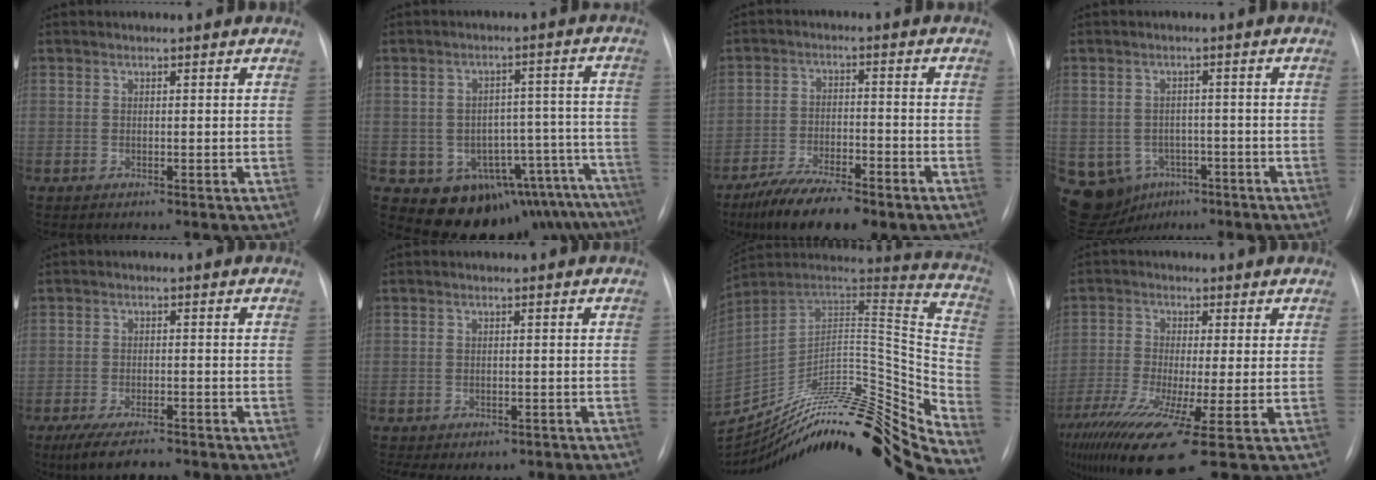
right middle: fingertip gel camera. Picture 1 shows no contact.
{"total": 14.9, "force": [-12.2, 7.2, 4.7], "torque": [-0.030, 0.061, -0.139]}
{"total": 11.9, "force": [-8.5, 3.2, 7.7], "torque": [-0.130, -0.017, -0.141]}
{"total": 12.8, "force": [-5.6, 10.9, 3.9], "torque": [-0.105, 0.016, -0.063]}
{"total": 7.3, "force": [-6.0, 1.6, 4.0], "torque": [-0.069, -0.016, -0.097]}
{"total": 7.3, "force": [-5.6, 3.9, 2.6], "torque": [-0.041, 0.012, -0.065]}
{"total": 33.8, "force": [-28.0, 1.6, 18.8], "torque": [-0.206, -0.019, -0.420]}
{"total": 14.1, "force": [-8.3, 0.7, 11.4], "torque": [-0.222, -0.045, -0.146]}